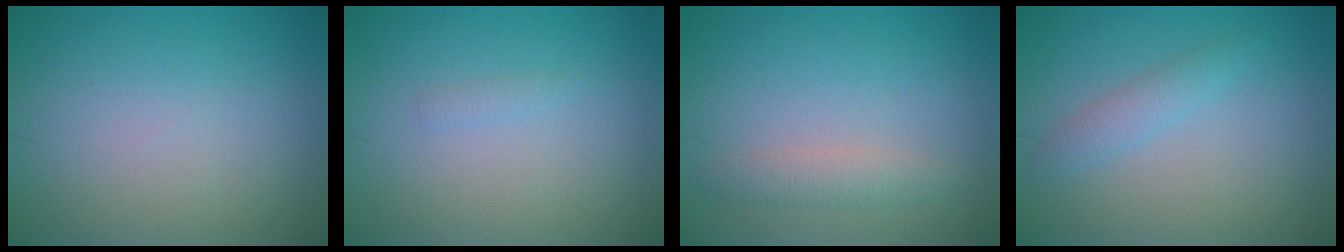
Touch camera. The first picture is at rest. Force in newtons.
{"total": 0.6, "press": 0.6, "slide": 0.1}
{"total": 1.9, "press": 1.9, "slide": 0.0}
{"total": 1.7, "press": 1.7, "slide": 0.1}